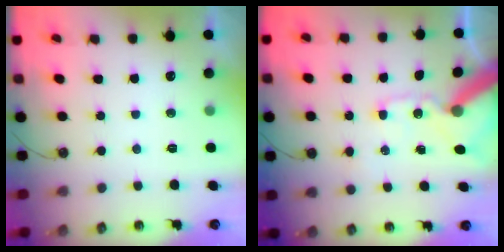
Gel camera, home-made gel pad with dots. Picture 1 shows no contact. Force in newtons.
{"total": 14.0, "press": 13.8, "slide": 2.5}